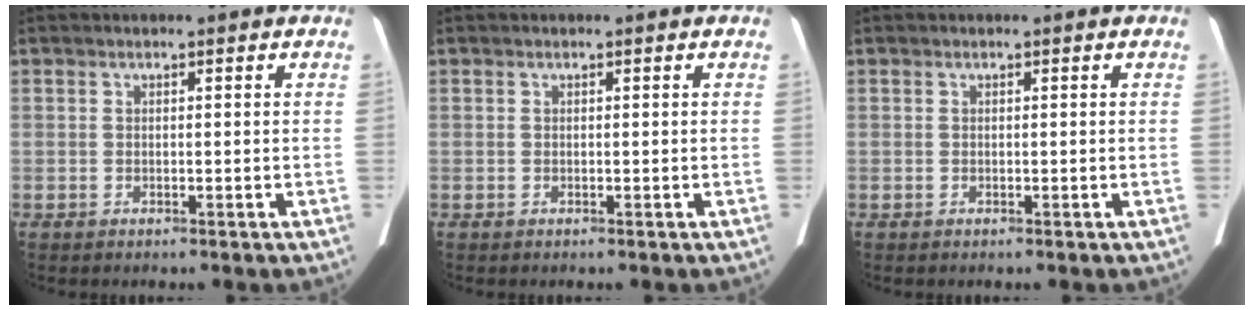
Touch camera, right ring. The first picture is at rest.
{"total": 0.0}
{"total": 0.0}